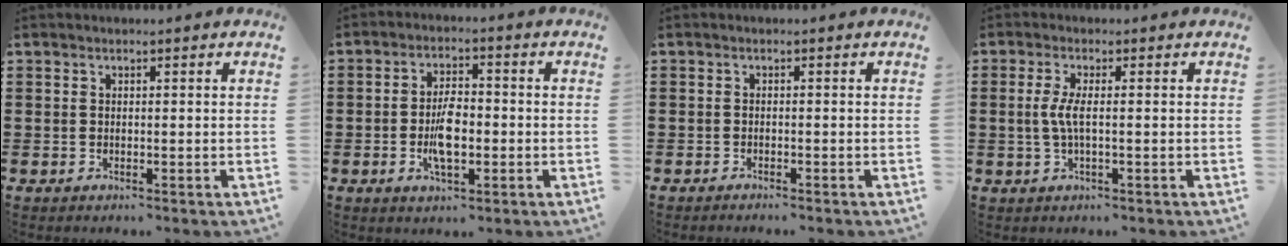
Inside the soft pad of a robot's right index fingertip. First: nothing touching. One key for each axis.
{"total": 6.1, "fx": -1.0, "fy": 2.8, "fz": 5.4, "tx": -0.113, "ty": 0.000, "tz": -0.022}
{"total": 0.8, "fx": -0.8, "fy": -0.2, "fz": 0.1, "tx": -0.003, "ty": -0.004, "tz": -0.016}
{"total": 3.5, "fx": 0.0, "fy": 0.5, "fz": 3.4, "tx": -0.086, "ty": -0.010, "tz": -0.010}